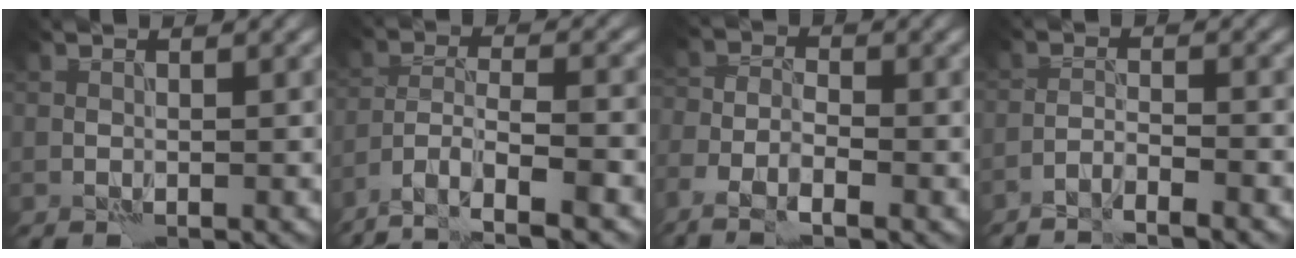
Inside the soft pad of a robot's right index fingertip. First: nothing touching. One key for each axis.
{"total": 7.2, "fx": -5.4, "fy": 1.9, "fz": 4.3, "tx": -0.069, "ty": -0.004, "tz": -0.100}
{"total": 4.0, "fx": -2.8, "fy": 1.4, "fz": 2.5, "tx": -0.046, "ty": -0.003, "tz": -0.061}
{"total": 2.4, "fx": -2.3, "fy": -0.1, "fz": 0.9, "tx": -0.011, "ty": 0.003, "tz": -0.046}